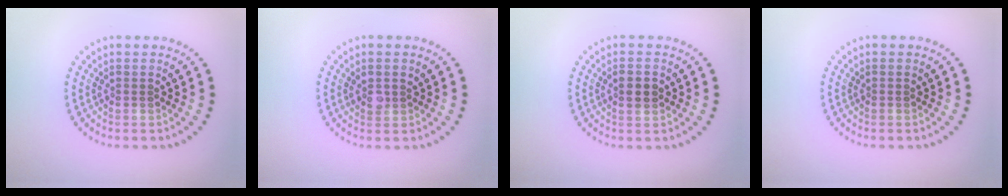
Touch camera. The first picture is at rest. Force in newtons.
{"total": 1.4, "press": 1.3, "slide": 0.5}
{"total": 1.8, "press": 1.8, "slide": 0.2}
{"total": 0.0}